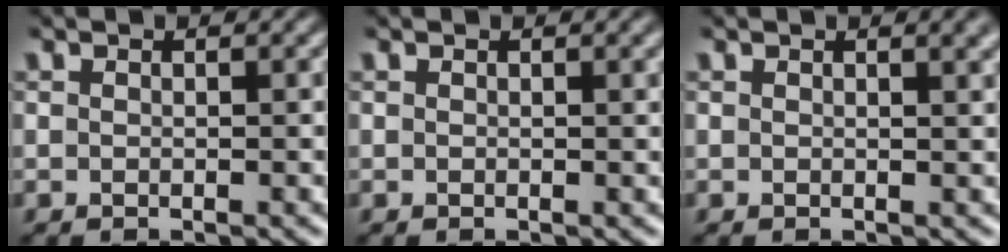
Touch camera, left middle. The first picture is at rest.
{"total": 0.9, "force": [0.5, 0.2, 0.8], "torque": [-0.007, 0.005, 0.007]}
{"total": 2.2, "force": [1.3, 0.8, 1.7], "torque": [-0.009, 0.004, 0.011]}